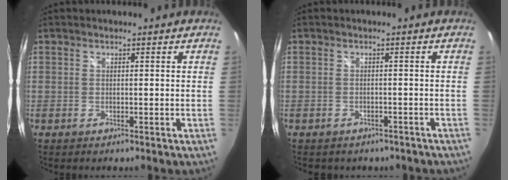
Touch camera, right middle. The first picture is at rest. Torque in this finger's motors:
{"motor_torque": [1.07, -1.07, 0.10, 0.05]}